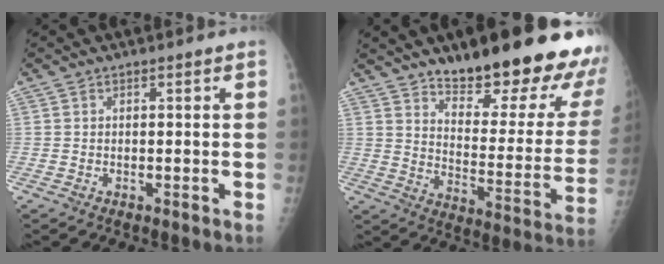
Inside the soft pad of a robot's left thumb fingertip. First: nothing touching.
{"total": 25.5, "force": [18.4, 7.2, 16.2], "torque": [-0.177, -0.110, 0.253]}